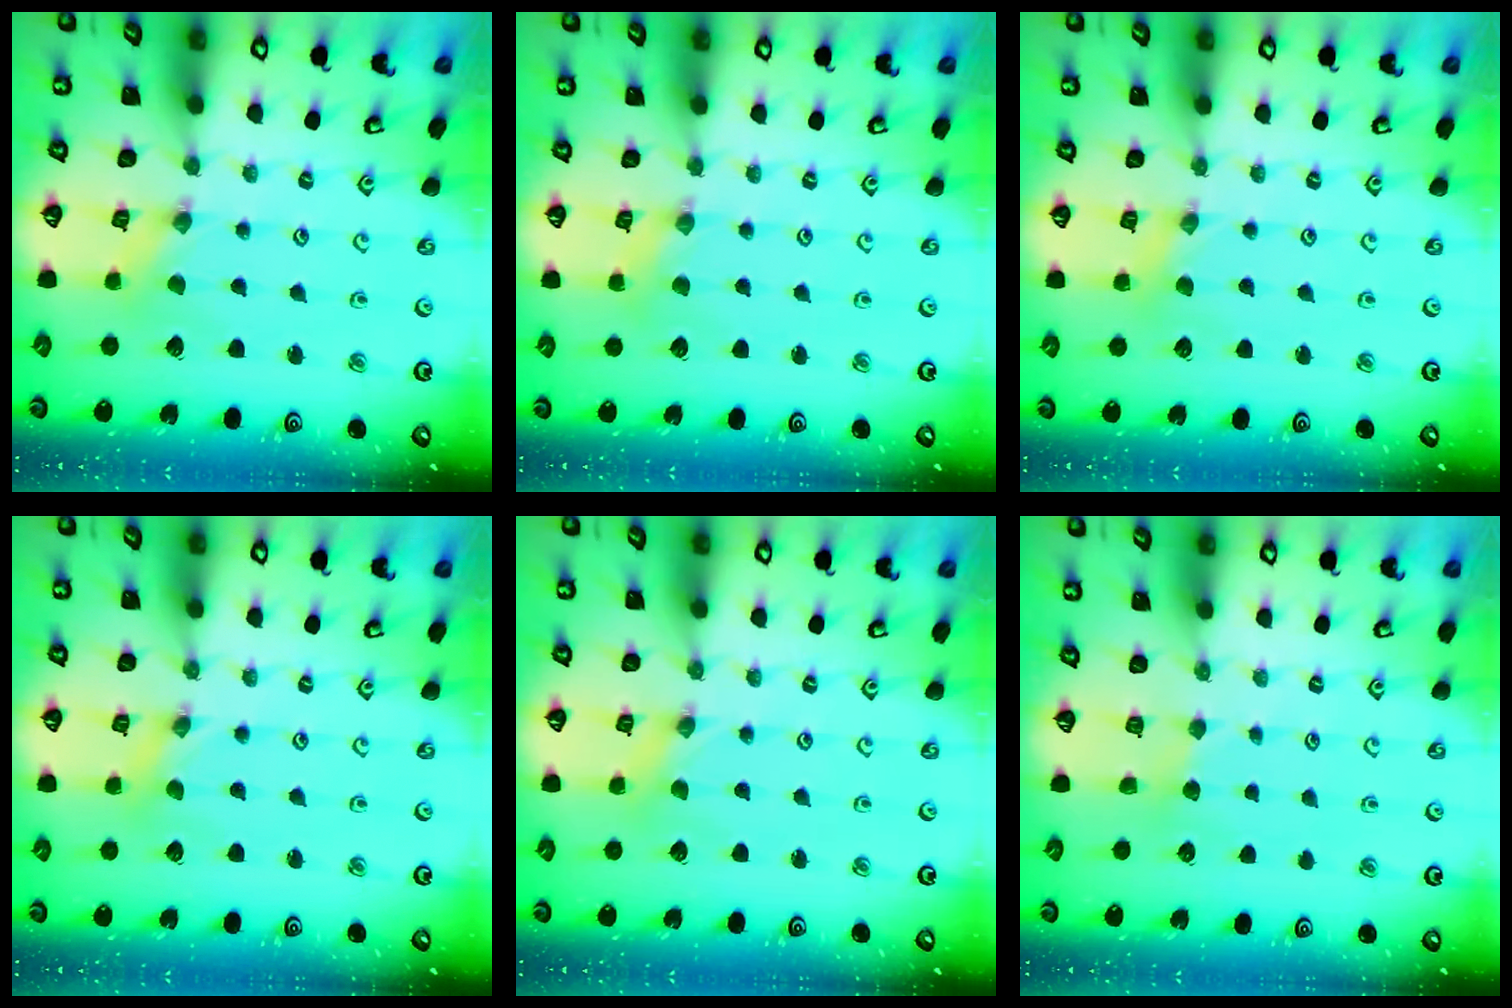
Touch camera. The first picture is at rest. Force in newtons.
{"total": 2.4, "press": 2.3, "slide": 0.3}
{"total": 1.3, "press": 1.3, "slide": 0.2}
{"total": 0.9, "press": 0.9, "slide": 0.2}
{"total": 0.0}
{"total": 2.2, "press": 2.2, "slide": 0.3}